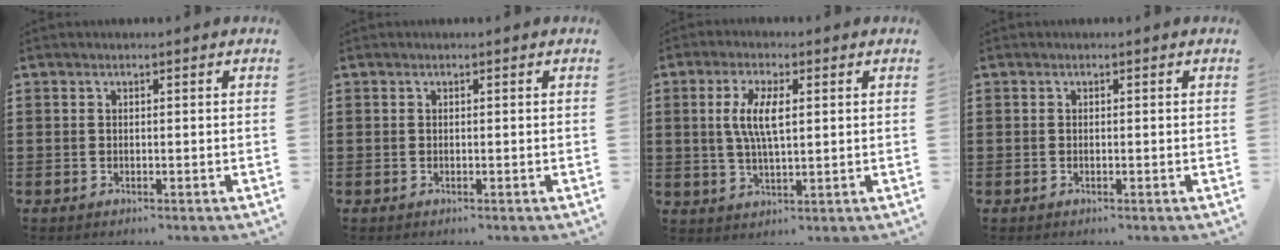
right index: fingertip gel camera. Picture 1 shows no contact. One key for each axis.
{"total": 0.0}
{"total": 6.2, "fx": 1.1, "fy": 2.1, "fz": 5.8, "tx": -0.122, "ty": 0.005, "tz": 0.015}
{"total": 0.0}